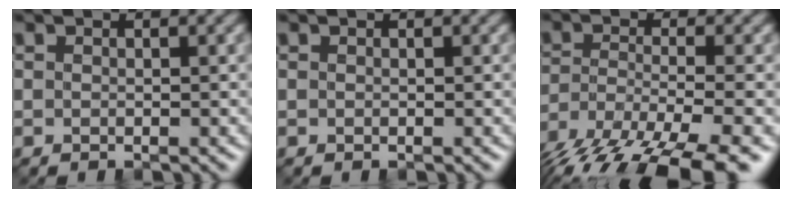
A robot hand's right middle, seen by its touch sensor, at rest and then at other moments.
{"total": 0.0}
{"total": 11.7, "force": [-8.6, 3.5, 7.2], "torque": [-0.145, -0.038, -0.136]}